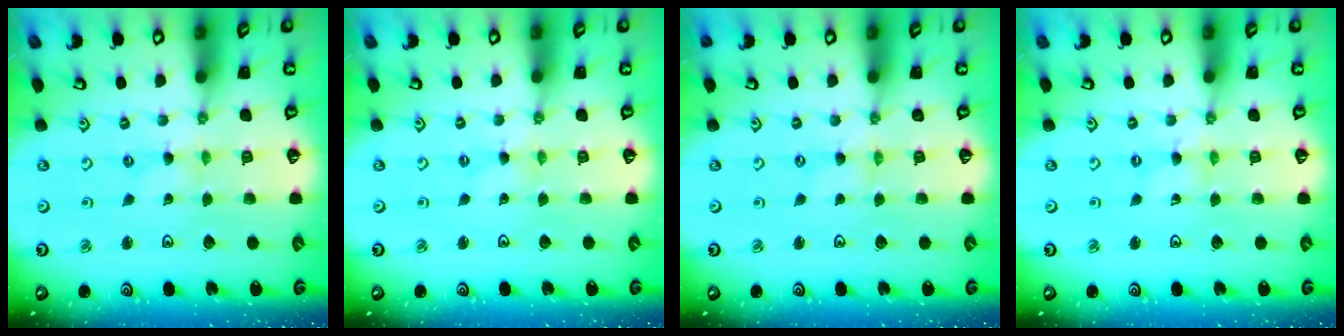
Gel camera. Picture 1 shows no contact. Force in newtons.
{"total": 0.0}
{"total": 0.0}
{"total": 0.7, "press": 0.7, "slide": 0.2}